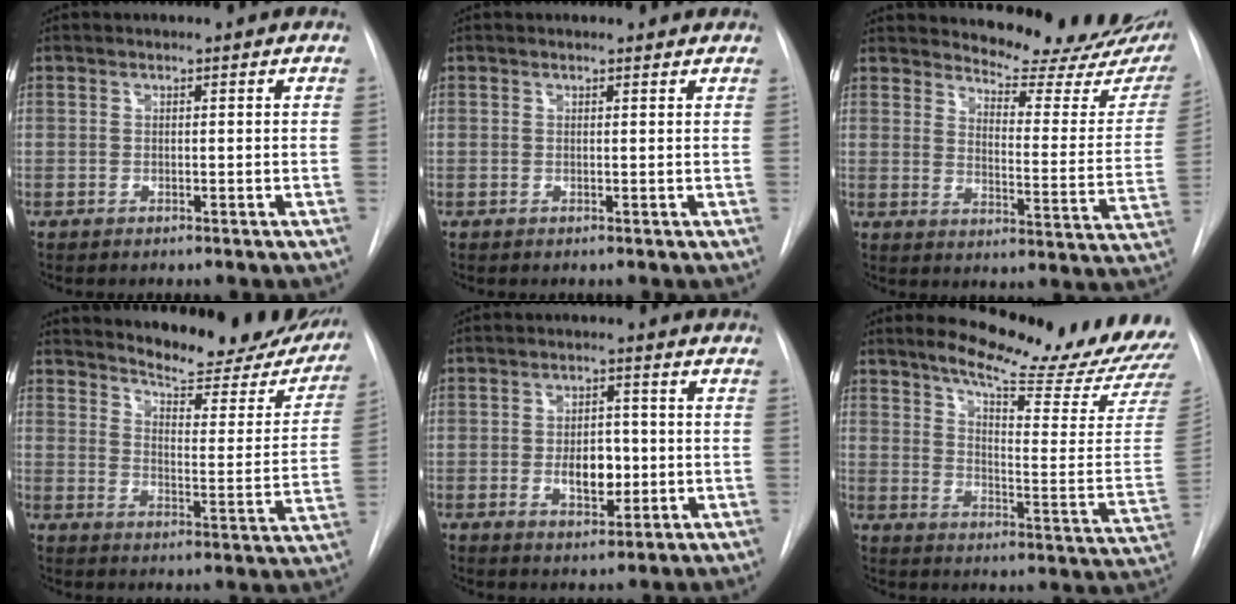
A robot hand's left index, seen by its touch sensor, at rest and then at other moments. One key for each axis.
{"total": 2.1, "fx": 2.0, "fy": 0.5, "fz": 0.3, "tx": -0.012, "ty": 0.008, "tz": 0.016}
{"total": 19.3, "fx": 17.8, "fy": 3.3, "fz": 6.8, "tx": -0.081, "ty": -0.095, "tz": 0.208}
{"total": 21.2, "fx": 19.4, "fy": 4.9, "fz": 7.3, "tx": -0.088, "ty": -0.061, "tz": 0.237}
{"total": 5.8, "fx": -0.8, "fy": 3.2, "fz": 4.7, "tx": -0.073, "ty": 0.003, "tz": -0.006}
{"total": 21.1, "fx": 19.2, "fy": 1.2, "fz": 8.7, "tx": -0.130, "ty": -0.104, "tz": 0.243}